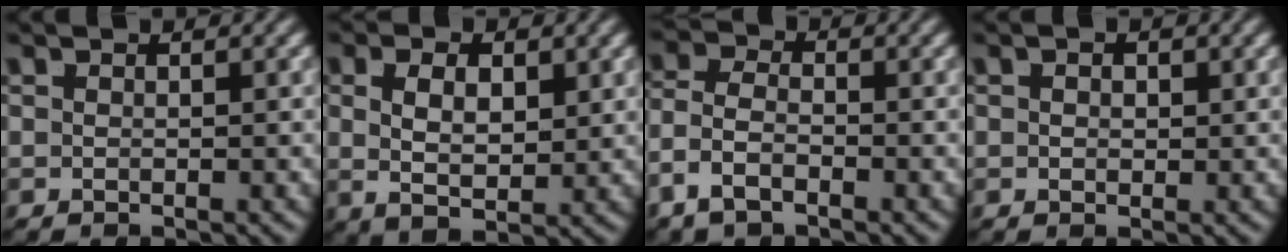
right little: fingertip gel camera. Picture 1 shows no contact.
{"total": 5.1, "force": [0.6, 3.2, 4.0], "torque": [-0.062, -0.003, 0.012]}
{"total": 4.3, "force": [-1.8, 3.0, 2.4], "torque": [-0.061, -0.024, -0.026]}
{"total": 1.0, "force": [0.2, 0.8, 0.6], "torque": [-0.004, -0.004, 0.006]}